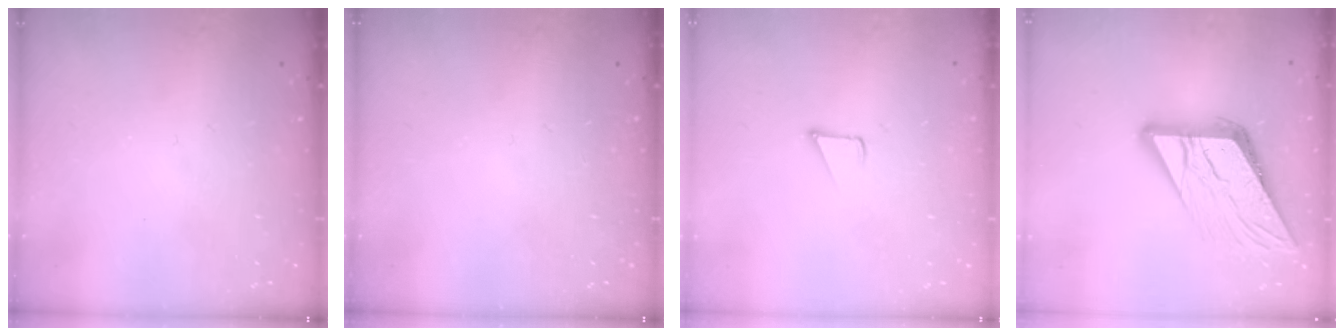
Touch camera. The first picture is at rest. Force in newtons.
{"total": 0.0}
{"total": 2.8, "press": 2.8, "slide": 0.2}
{"total": 15.0, "press": 14.9, "slide": 1.6}